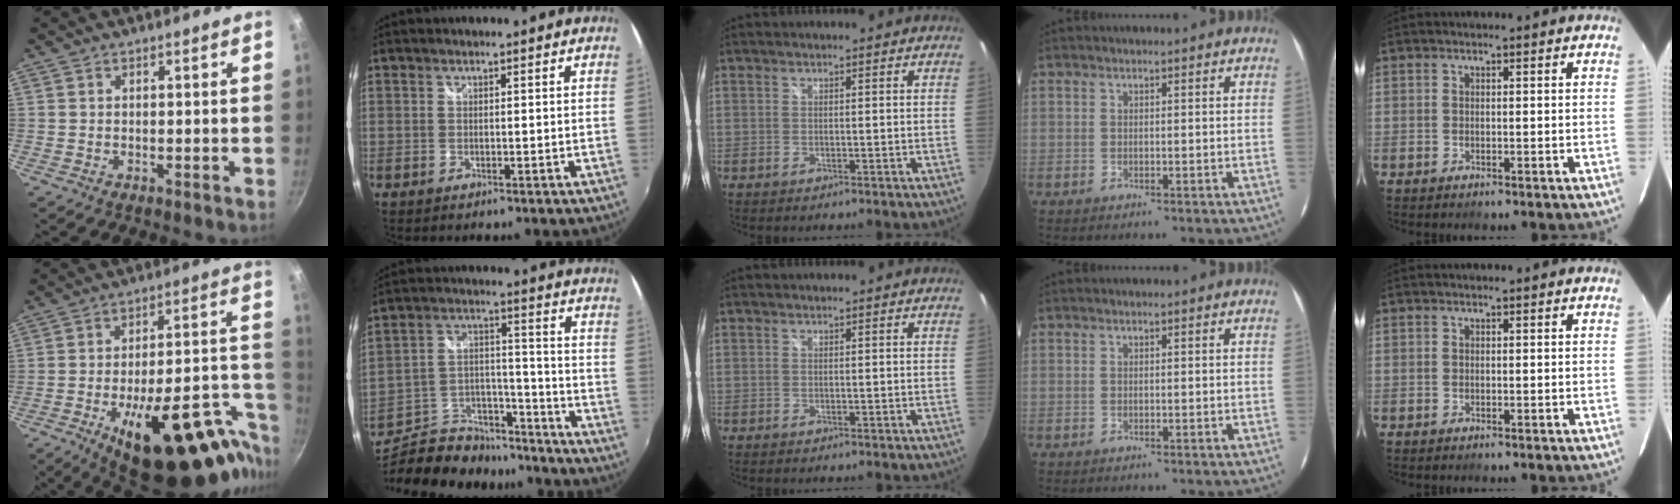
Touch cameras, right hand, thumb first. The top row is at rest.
{"thumb": {"total": 30.5, "force": [-15.9, 11.7, 23.2], "torque": [-0.254, 0.073, -0.222]}, "index": {"total": 22.7, "force": [-18.1, 10.4, 8.9], "torque": [-0.196, 0.035, -0.267]}}